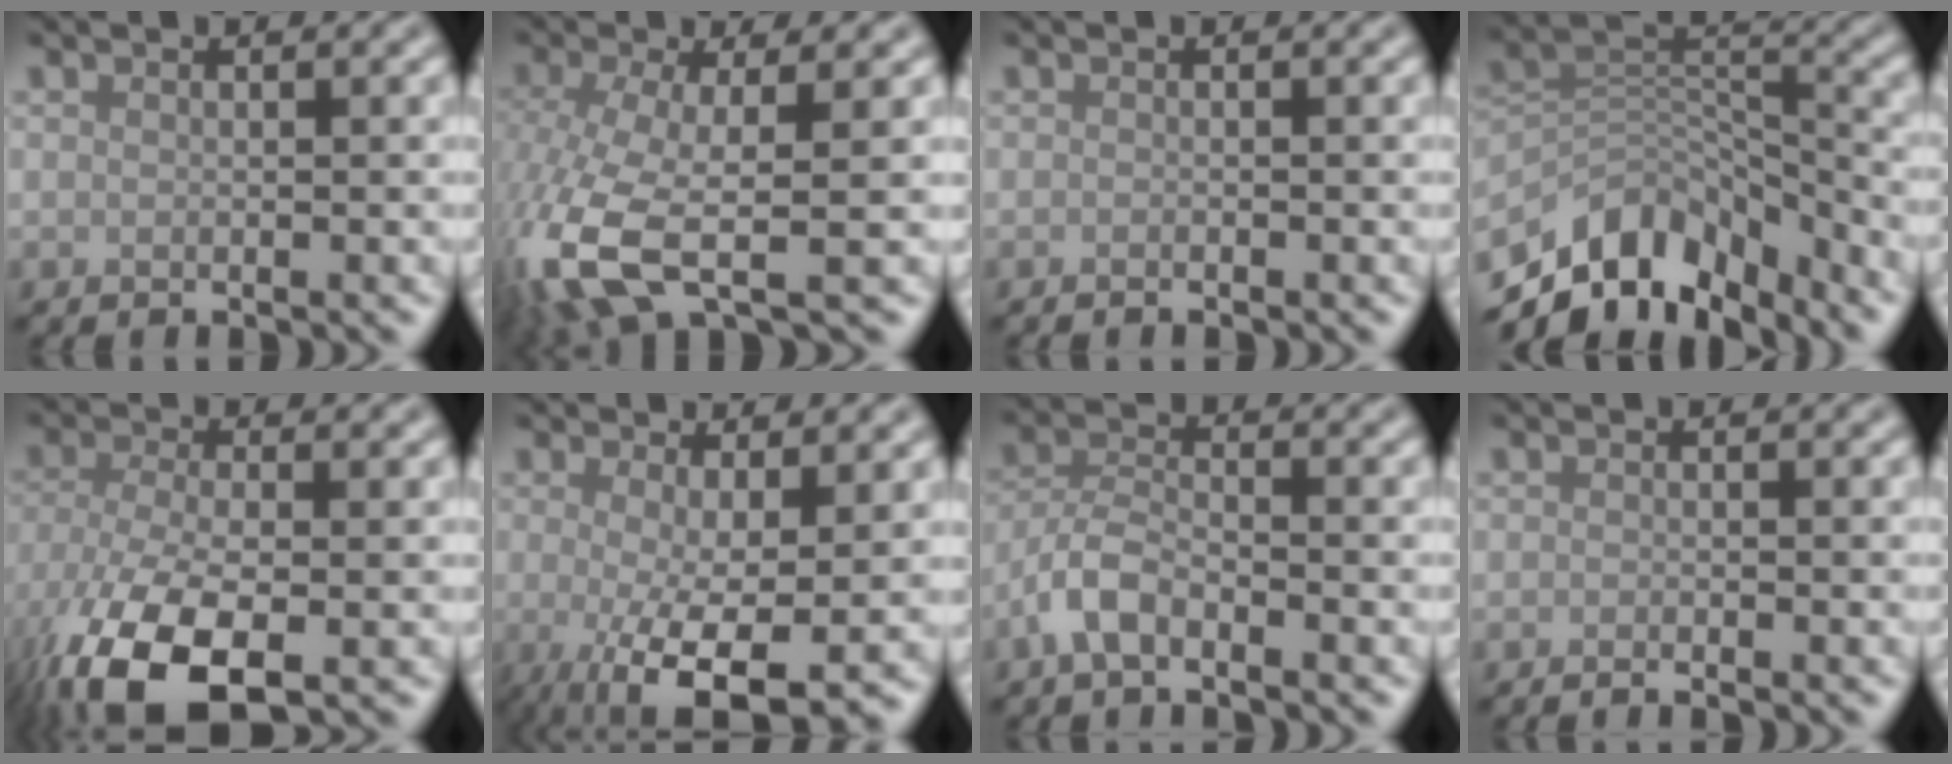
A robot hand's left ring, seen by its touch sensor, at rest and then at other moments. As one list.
[{"total": 7.8, "force": [-3.2, 2.5, 6.6], "torque": [-0.165, -0.014, -0.071]}, {"total": 0.0}, {"total": 9.2, "force": [-6.9, 4.6, 4.1], "torque": [-0.064, -0.006, -0.129]}, {"total": 9.8, "force": [-4.8, 4.7, 7.2], "torque": [-0.162, -0.028, -0.088]}, {"total": 7.0, "force": [-1.2, 2.0, 6.6], "torque": [-0.111, -0.017, -0.015]}, {"total": 3.2, "force": [-2.0, 1.2, 2.2], "torque": [-0.046, 0.008, -0.050]}, {"total": 0.9, "force": [-0.6, 0.2, 0.6], "torque": [-0.002, -0.002, -0.015]}]